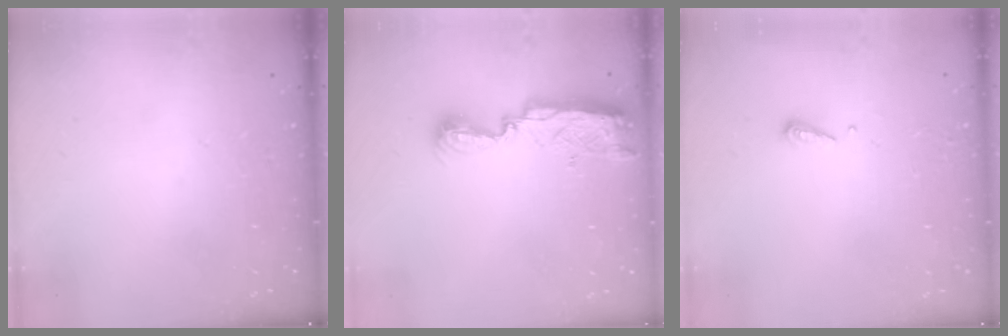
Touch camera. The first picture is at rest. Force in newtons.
{"total": 7.7, "press": 7.6, "slide": 0.6}
{"total": 5.3, "press": 5.3, "slide": 0.5}